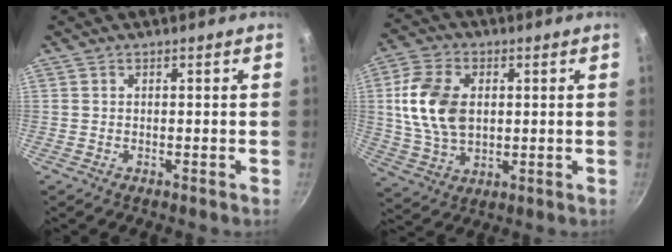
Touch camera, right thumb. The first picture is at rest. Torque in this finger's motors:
{"motor_torque": [1.09, 1.09, 1.41, 0.40, 0.17]}